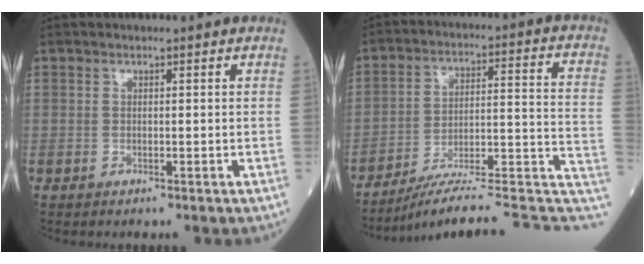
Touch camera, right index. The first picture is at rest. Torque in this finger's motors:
{"motor_torque": [-1.88, -0.26, -1.06, -0.21]}